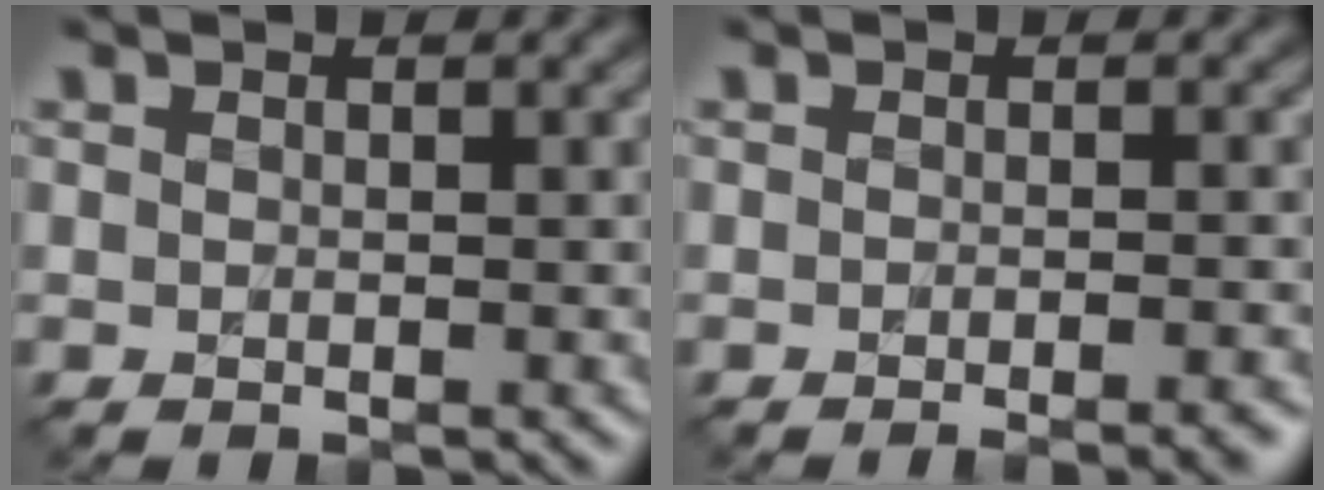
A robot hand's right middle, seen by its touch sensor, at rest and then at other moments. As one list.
[{"total": 3.0, "force": [-2.0, 0.7, 2.2], "torque": [-0.017, 0.005, -0.027]}]